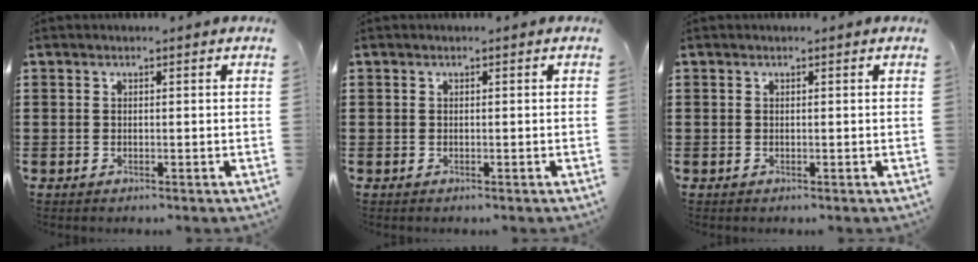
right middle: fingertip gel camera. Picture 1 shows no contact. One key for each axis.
{"total": 0.0}
{"total": 0.0}